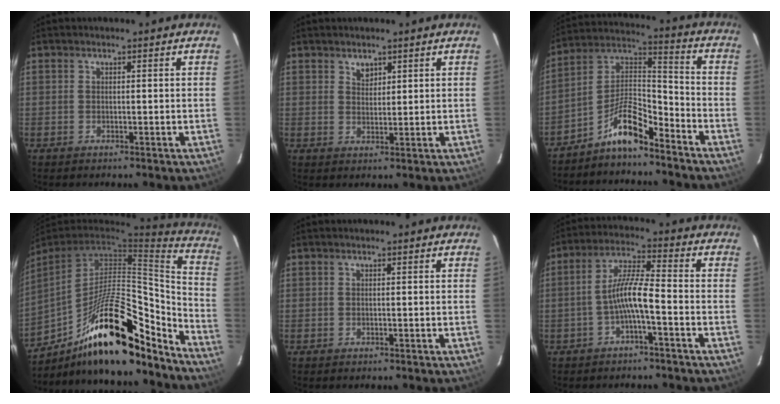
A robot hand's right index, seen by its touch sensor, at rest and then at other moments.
{"total": 2.2, "force": [1.5, 1.4, 0.7], "torque": [-0.007, 0.003, 0.028]}
{"total": 9.8, "force": [-7.5, 2.4, 5.8], "torque": [-0.130, 0.032, -0.146]}
{"total": 25.2, "force": [-17.8, 7.1, 16.4], "torque": [-0.253, -0.007, -0.284]}
{"total": 0.0}
{"total": 6.5, "force": [-2.8, 0.5, 5.8], "torque": [-0.126, 0.015, -0.051]}